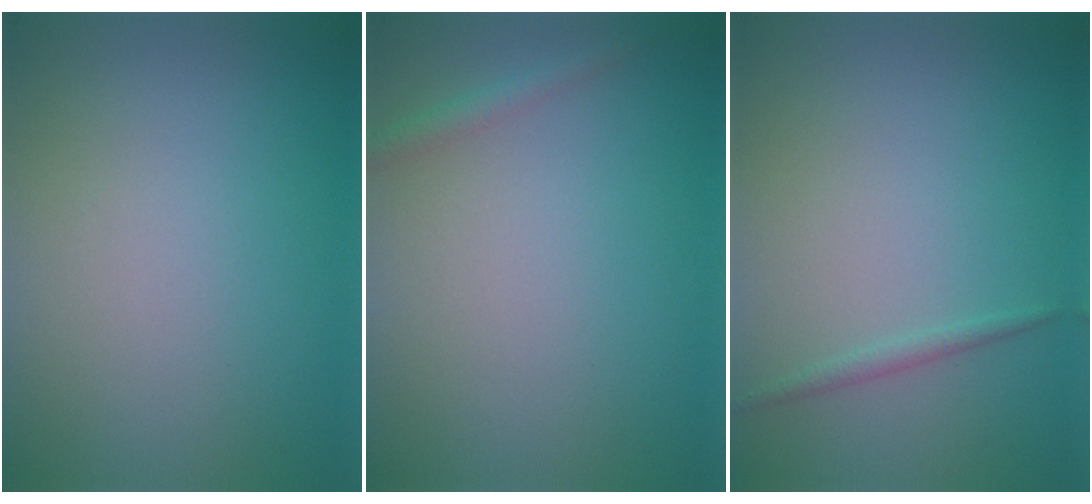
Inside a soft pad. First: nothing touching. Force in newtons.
{"total": 1.3, "press": 1.2, "slide": 0.1}
{"total": 0.9, "press": 0.9, "slide": 0.0}